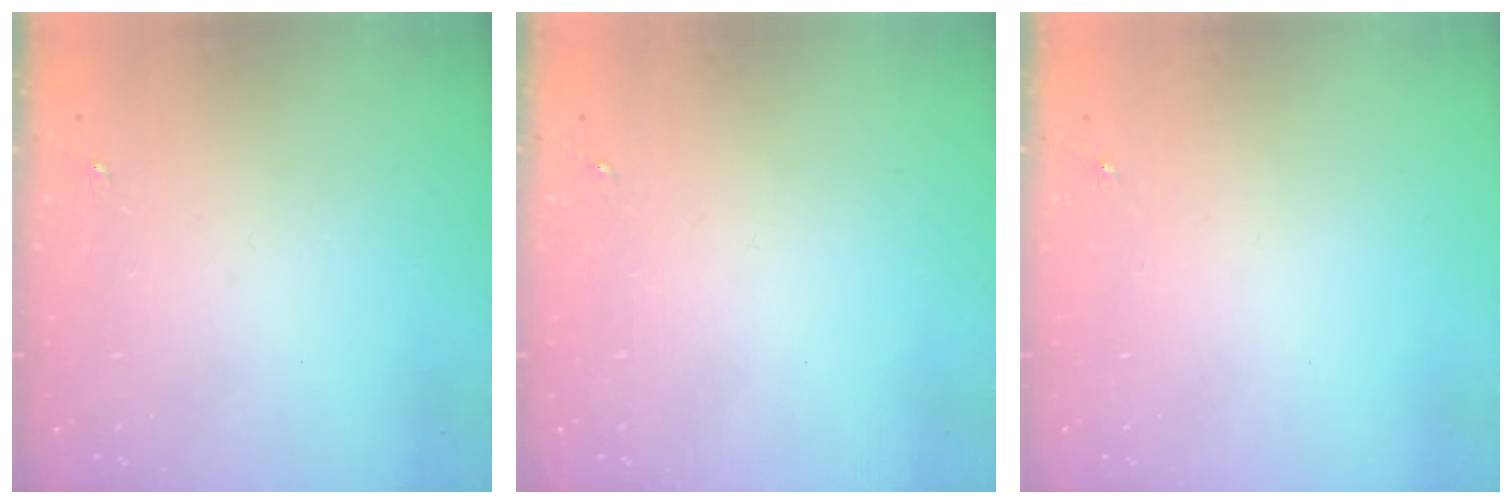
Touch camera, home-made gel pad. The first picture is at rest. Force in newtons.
{"total": 0.0}
{"total": 0.0}